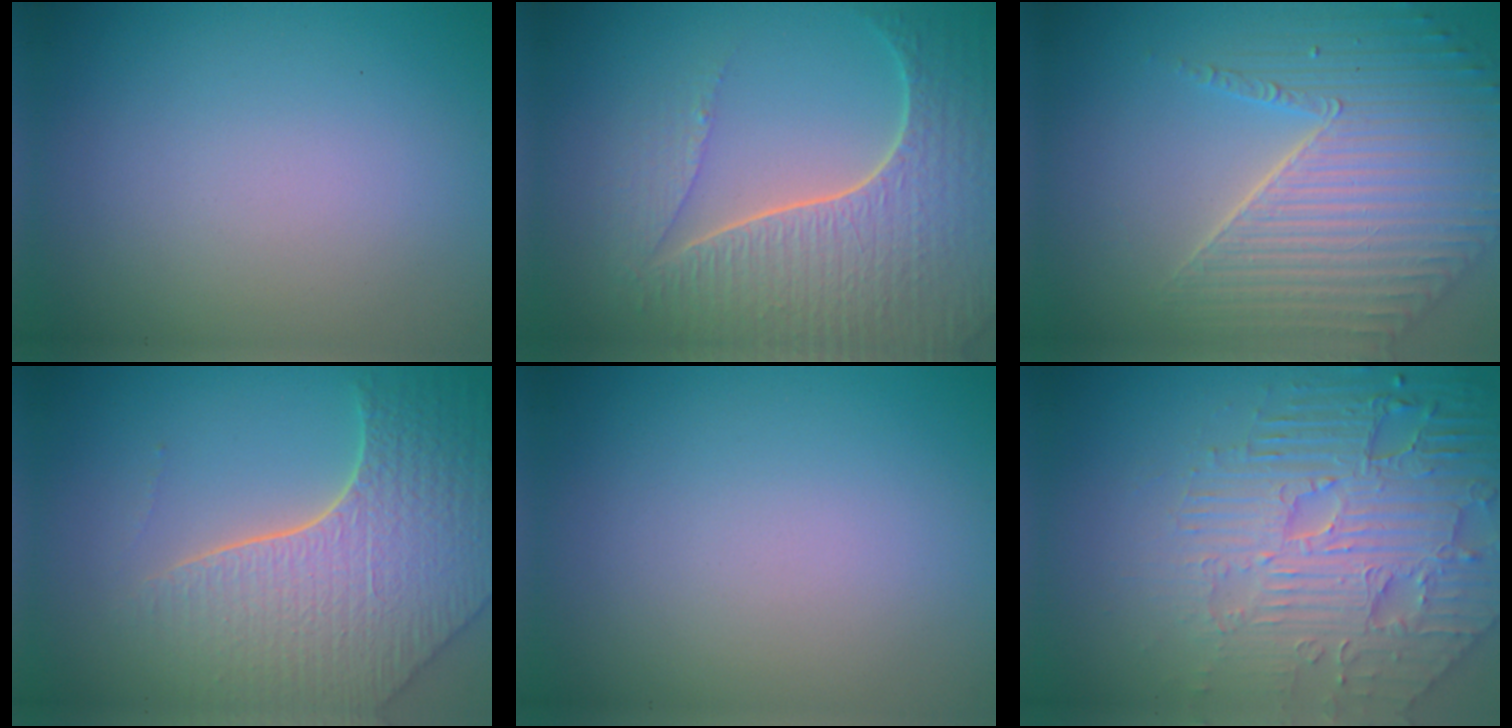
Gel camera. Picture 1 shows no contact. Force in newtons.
{"total": 7.7, "press": 5.6, "slide": 5.3}
{"total": 5.2, "press": 4.8, "slide": 2.1}
{"total": 7.6, "press": 5.6, "slide": 5.1}
{"total": 0.0}
{"total": 8.3, "press": 6.1, "slide": 5.7}